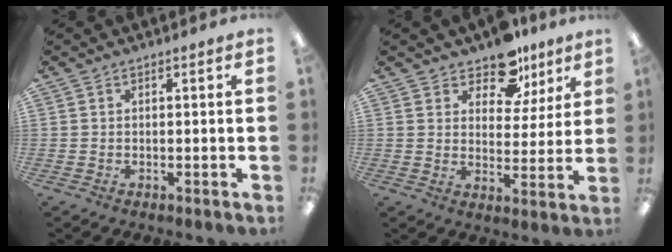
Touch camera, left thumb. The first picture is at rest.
{"total": 10.3, "force": [7.9, 5.7, 3.5], "torque": [-0.049, -0.052, 0.144]}